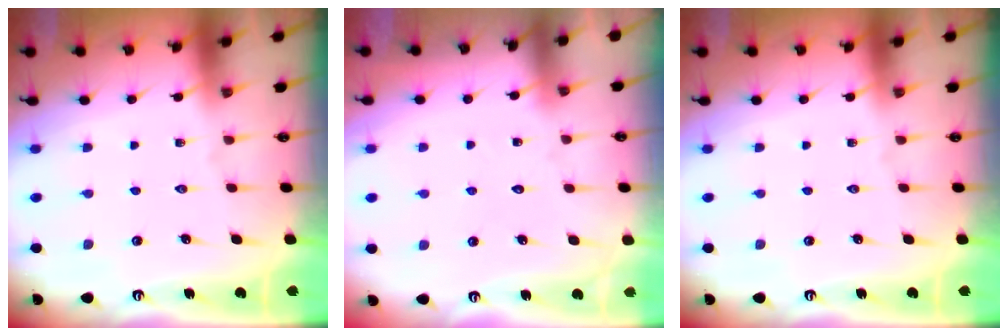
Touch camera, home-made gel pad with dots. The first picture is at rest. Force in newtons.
{"total": 2.9, "press": 2.9, "slide": 0.2}
{"total": 0.0}